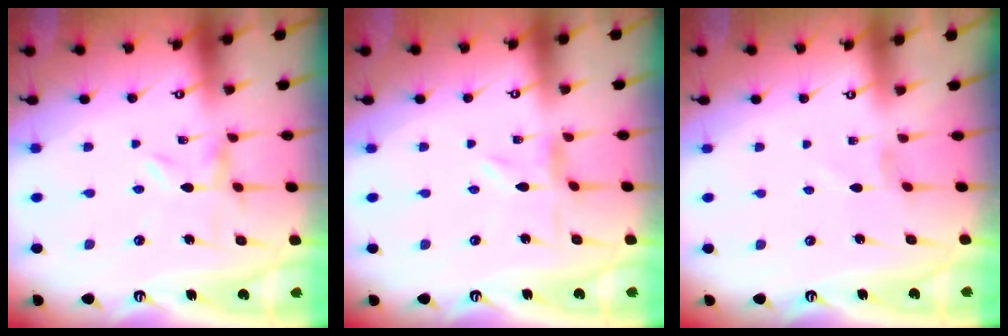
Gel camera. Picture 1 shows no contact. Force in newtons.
{"total": 0.0}
{"total": 0.0}